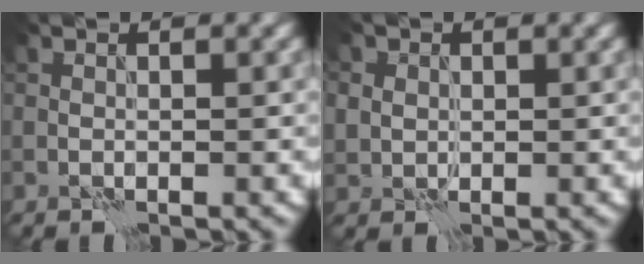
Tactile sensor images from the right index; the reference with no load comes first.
{"total": 3.1, "force": [1.1, 2.6, 1.2], "torque": [-0.034, 0.007, 0.015]}